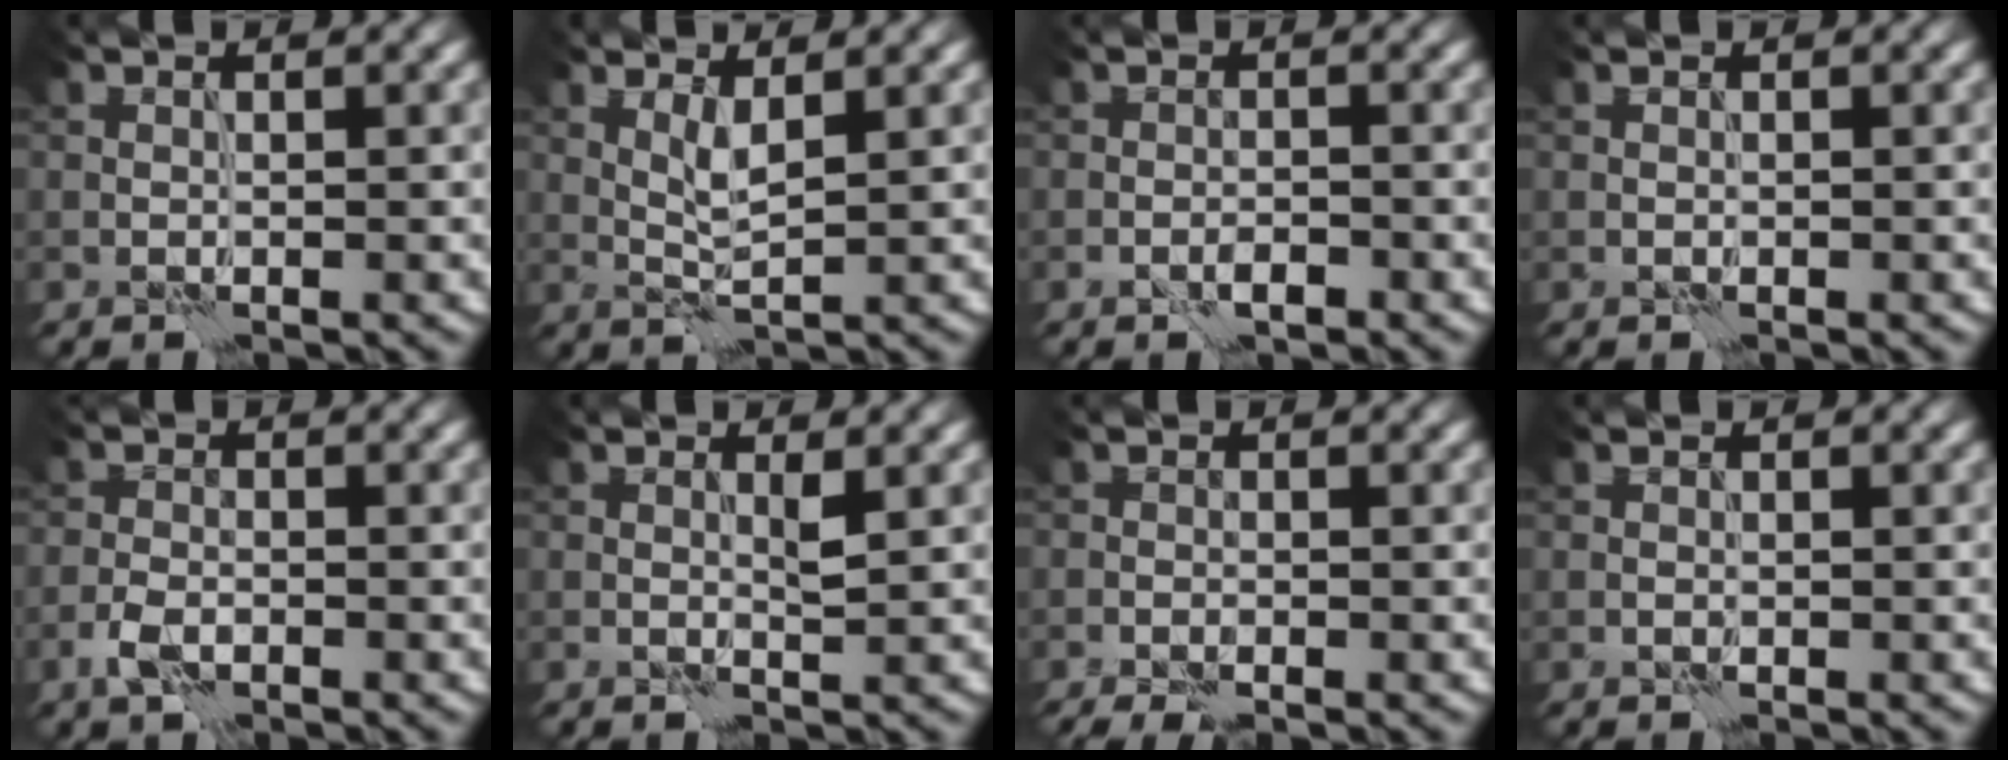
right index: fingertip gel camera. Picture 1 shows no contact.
{"total": 2.0, "force": [0.9, 0.2, 1.8], "torque": [-0.041, -0.001, 0.020]}
{"total": 1.3, "force": [-0.8, 0.5, 0.9], "torque": [-0.014, 0.002, -0.017]}
{"total": 0.0}
{"total": 2.2, "force": [-1.2, 1.1, 1.5], "torque": [-0.032, 0.000, -0.031]}
{"total": 1.0, "force": [0.3, 0.1, 0.9], "torque": [-0.017, -0.002, 0.003]}
{"total": 1.9, "force": [-1.2, 0.5, 1.3], "torque": [-0.026, -0.001, -0.024]}
{"total": 0.0}